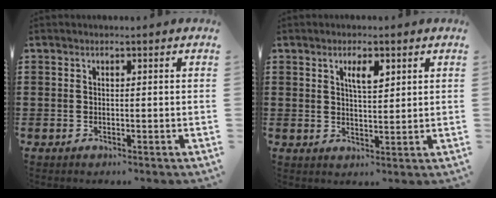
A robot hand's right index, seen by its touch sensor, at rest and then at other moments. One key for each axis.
{"total": 3.4, "fx": 1.6, "fy": 1.0, "fz": 2.8, "tx": -0.043, "ty": -0.001, "tz": 0.023}